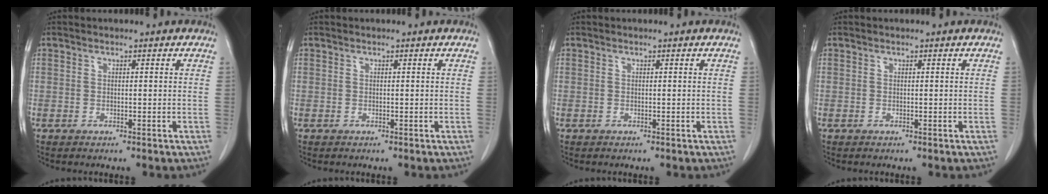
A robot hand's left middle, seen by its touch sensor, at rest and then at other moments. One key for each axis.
{"total": 0.0}
{"total": 0.0}
{"total": 0.0}